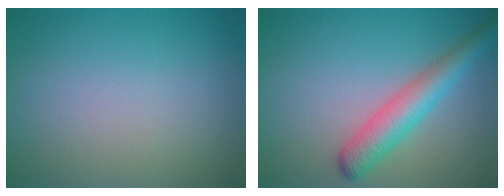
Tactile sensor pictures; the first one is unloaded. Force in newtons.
{"total": 4.4, "press": 4.4, "slide": 0.1}